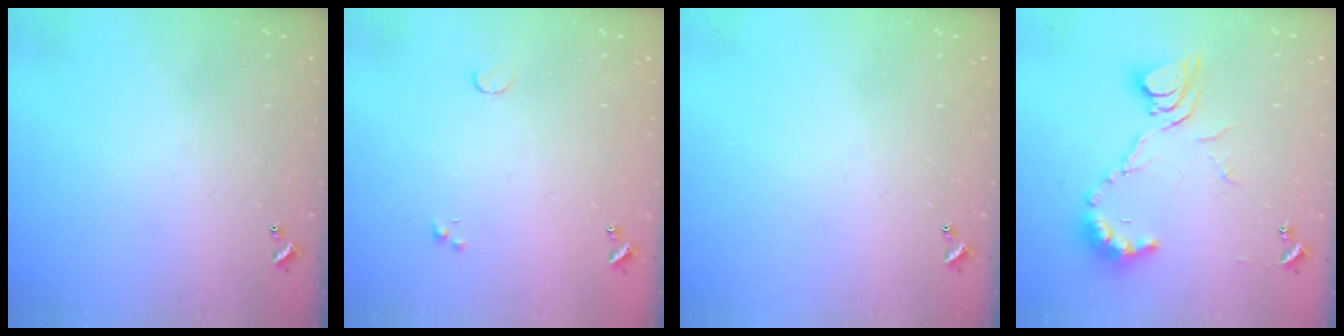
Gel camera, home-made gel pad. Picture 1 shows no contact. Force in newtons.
{"total": 0.5, "press": 0.4, "slide": 0.3}
{"total": 0.0}
{"total": 10.4, "press": 10.3, "slide": 0.9}